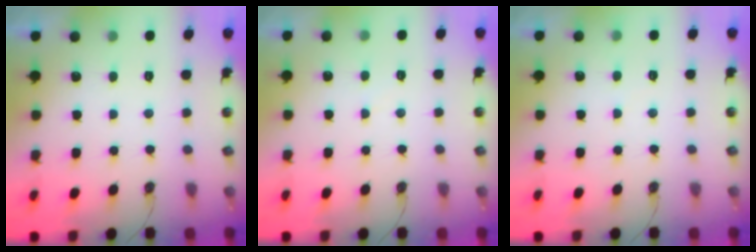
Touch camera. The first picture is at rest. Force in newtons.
{"total": 2.5, "press": 2.5, "slide": 0.3}
{"total": 2.8, "press": 2.8, "slide": 0.4}